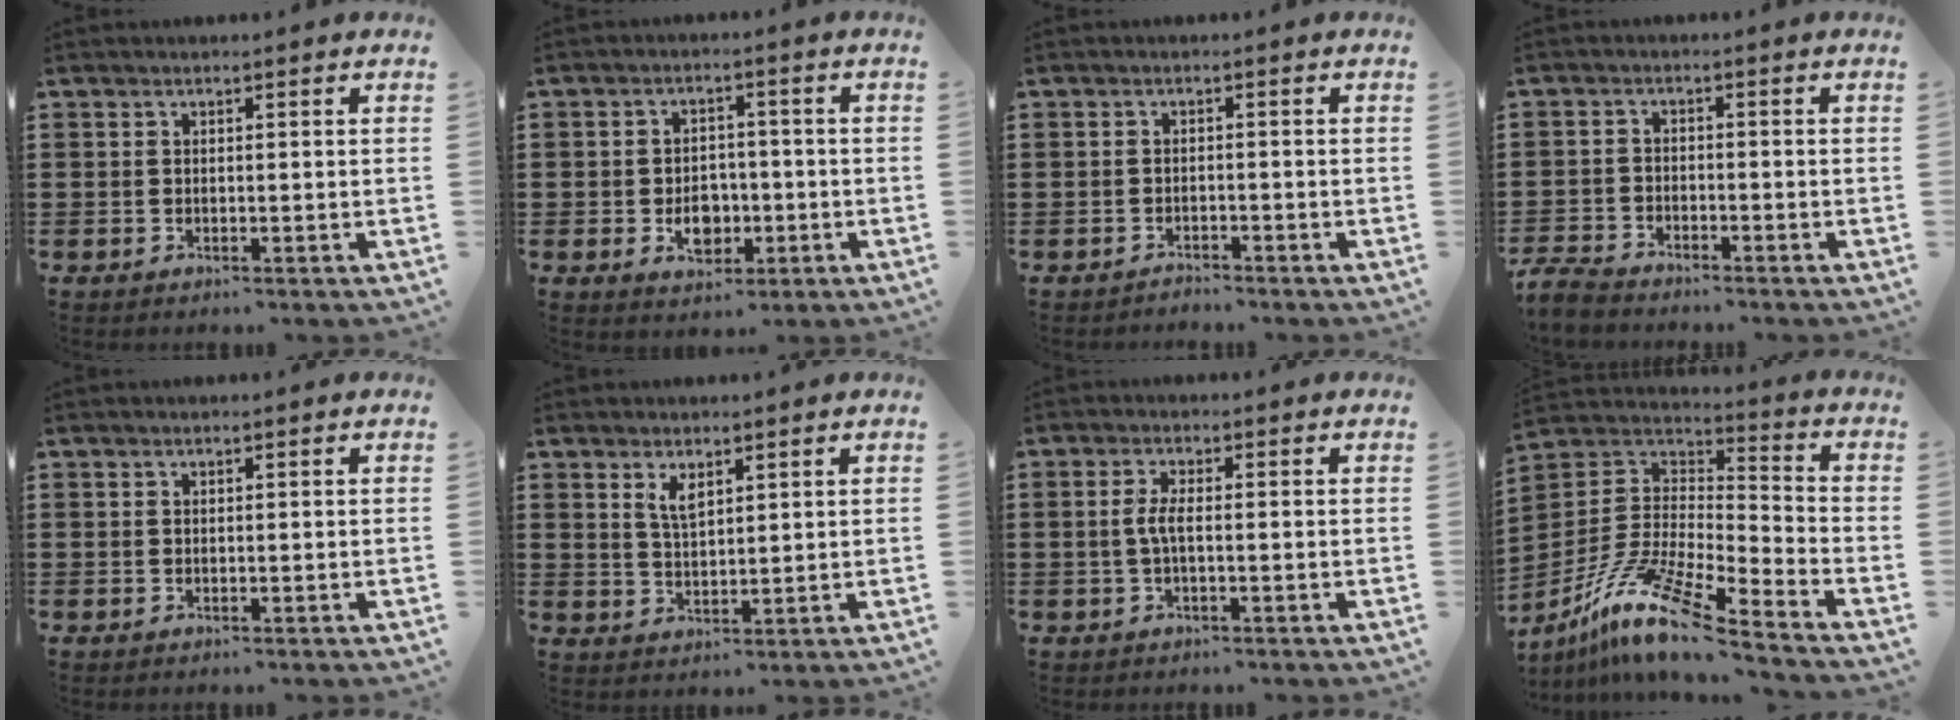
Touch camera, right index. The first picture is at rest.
{"total": 4.9, "force": [-1.2, 3.6, 3.2], "torque": [-0.045, 0.002, -0.025]}
{"total": 1.5, "force": [-1.5, 0.1, -0.3], "torque": [0.000, 0.003, -0.034]}
{"total": 3.1, "force": [-3.0, 0.5, 0.5], "torque": [-0.027, -0.003, -0.066]}
{"total": 0.0}
{"total": 3.0, "force": [1.9, 1.2, 2.1], "torque": [-0.045, 0.003, 0.033]}
{"total": 2.8, "force": [-0.5, 0.6, 2.7], "torque": [-0.065, -0.005, -0.015]}
{"total": 13.2, "force": [-10.1, 1.3, 8.5], "torque": [-0.184, 0.004, -0.202]}